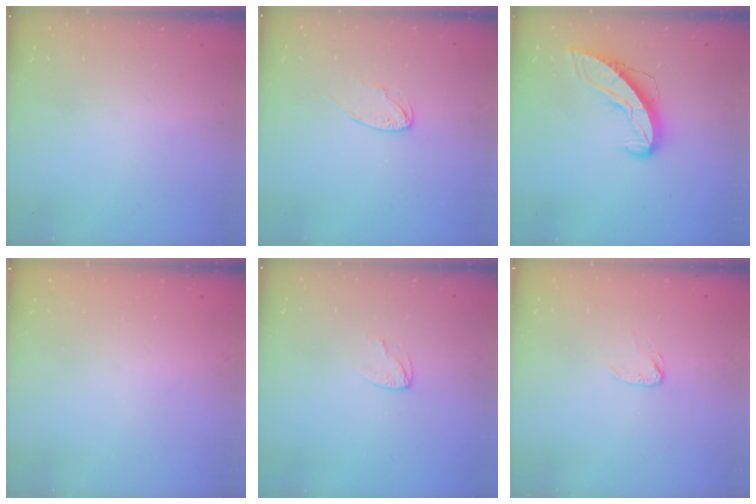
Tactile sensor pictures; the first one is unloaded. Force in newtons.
{"total": 5.2, "press": 5.2, "slide": 0.4}
{"total": 8.7, "press": 8.7, "slide": 1.0}
{"total": 0.0}
{"total": 4.6, "press": 4.5, "slide": 0.2}
{"total": 3.4, "press": 3.4, "slide": 0.3}